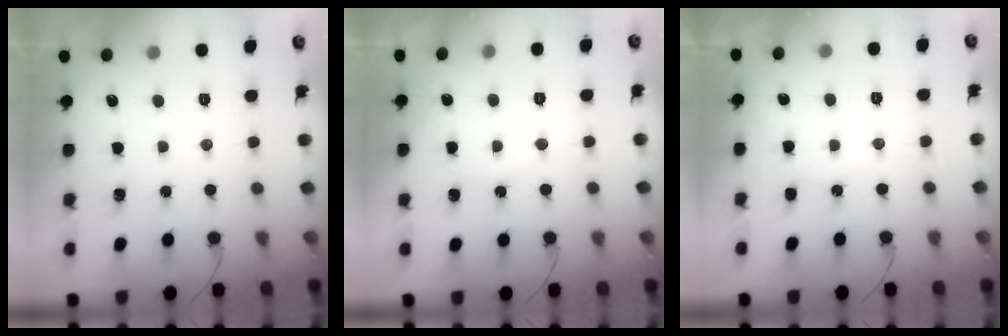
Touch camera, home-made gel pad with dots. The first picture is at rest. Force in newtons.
{"total": 3.6, "press": 3.5, "slide": 0.6}
{"total": 6.3, "press": 6.3, "slide": 0.4}